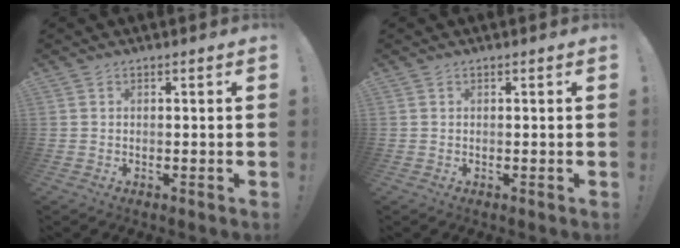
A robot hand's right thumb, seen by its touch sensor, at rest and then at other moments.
{"total": 0.0}